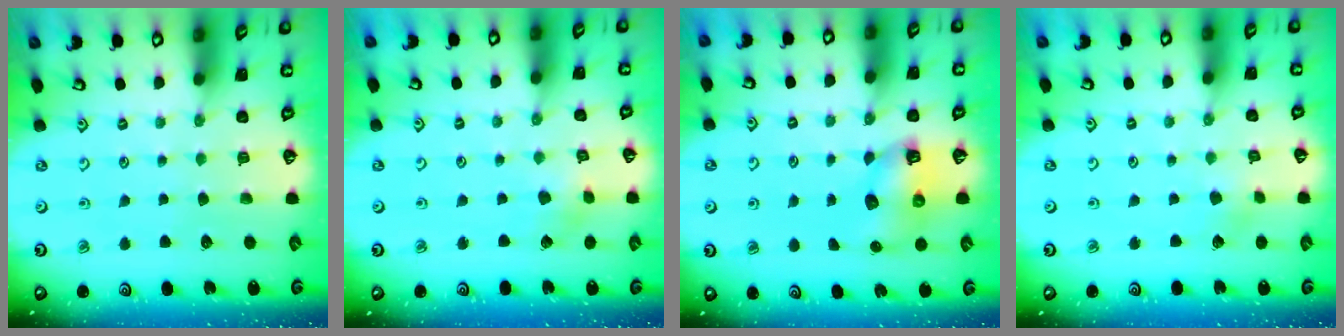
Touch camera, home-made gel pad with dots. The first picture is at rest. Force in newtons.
{"total": 2.3, "press": 2.2, "slide": 0.3}
{"total": 7.4, "press": 7.3, "slide": 1.2}
{"total": 2.6, "press": 2.6, "slide": 0.2}